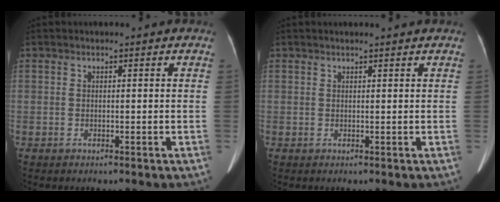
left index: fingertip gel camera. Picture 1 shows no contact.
{"total": 2.6, "force": [2.3, -0.1, 1.1], "torque": [-0.015, 0.015, 0.029]}